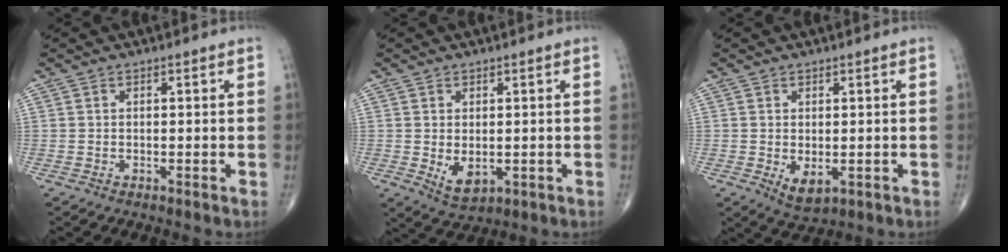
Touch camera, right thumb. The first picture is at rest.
{"total": 4.8, "force": [-0.6, 2.9, 3.8], "torque": [-0.056, -0.010, 0.005]}
{"total": 4.1, "force": [-0.8, 2.2, 3.3], "torque": [-0.049, -0.009, 0.001]}